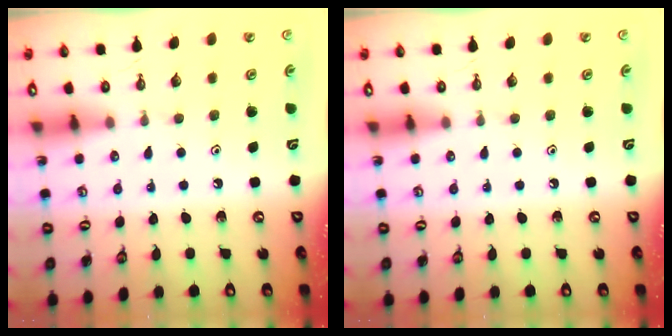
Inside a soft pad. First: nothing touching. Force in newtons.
{"total": 0.0}